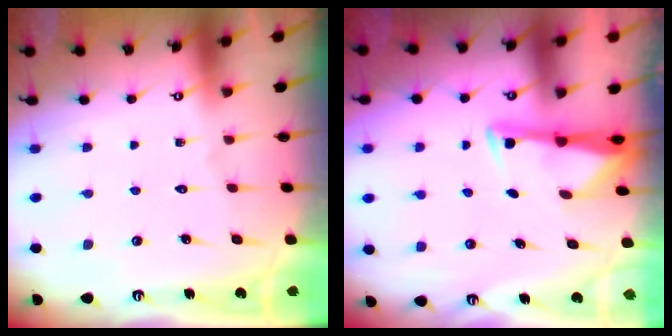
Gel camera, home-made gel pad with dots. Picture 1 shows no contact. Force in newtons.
{"total": 3.1, "press": 3.1, "slide": 0.4}